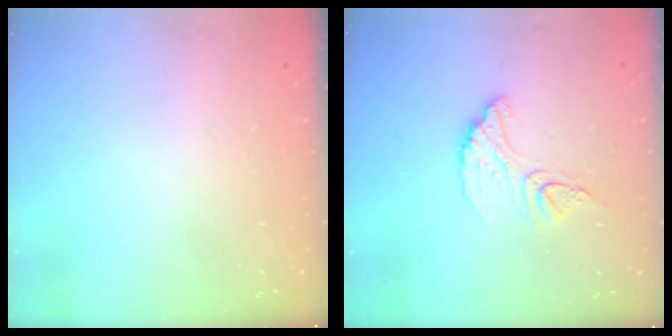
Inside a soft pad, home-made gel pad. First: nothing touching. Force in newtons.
{"total": 10.9, "press": 10.9, "slide": 1.0}